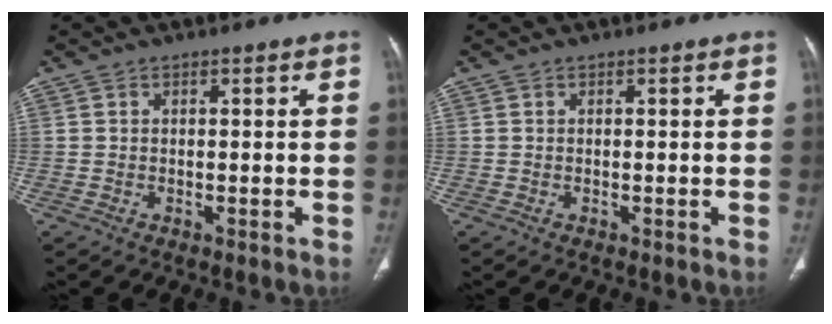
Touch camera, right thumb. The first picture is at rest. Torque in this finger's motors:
{"motor_torque": [-0.02, 0.09, 0.00, 0.00, 0.02]}